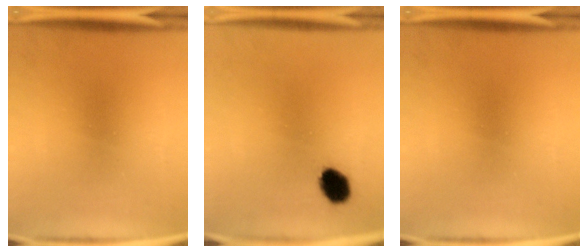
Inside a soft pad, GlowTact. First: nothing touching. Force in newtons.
{"total": 6.2}
{"total": 0.0}